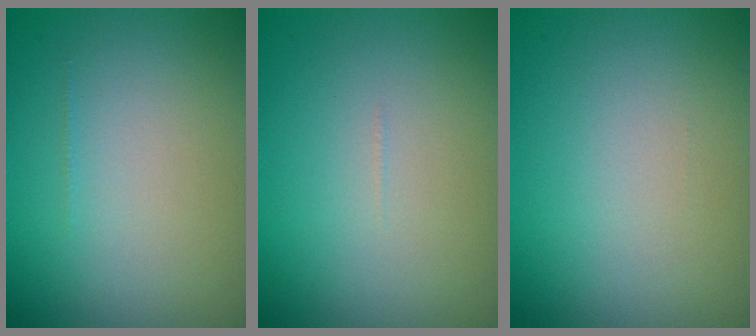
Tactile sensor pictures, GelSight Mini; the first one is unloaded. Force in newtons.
{"total": 0.0}
{"total": 0.0}